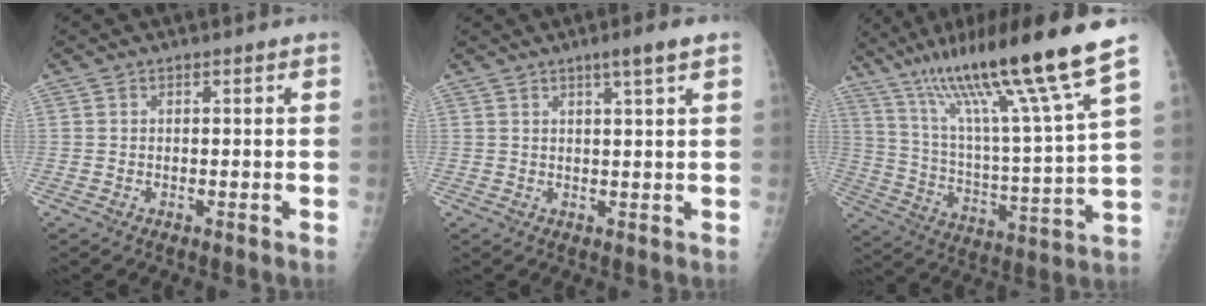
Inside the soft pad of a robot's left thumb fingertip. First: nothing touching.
{"total": 3.7, "force": [2.2, -0.2, 3.0], "torque": [-0.052, -0.009, 0.036]}
{"total": 24.7, "force": [16.5, 1.3, 18.4], "torque": [-0.295, -0.052, 0.284]}